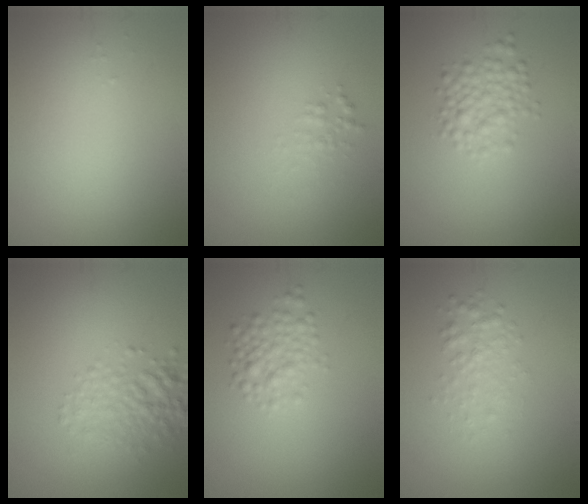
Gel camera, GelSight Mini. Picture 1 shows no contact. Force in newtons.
{"total": 1.0, "press": 1.0, "slide": 0.0}
{"total": 3.0, "press": 3.0, "slide": 0.1}
{"total": 3.3, "press": 3.3, "slide": 0.1}
{"total": 2.7, "press": 2.7, "slide": 0.1}
{"total": 2.1, "press": 2.1, "slide": 0.0}